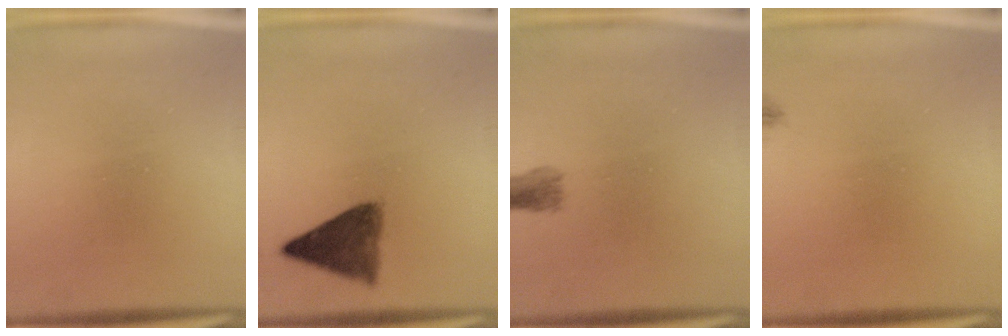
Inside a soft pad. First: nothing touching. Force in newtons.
{"total": 7.7}
{"total": 1.8}
{"total": 0.7}